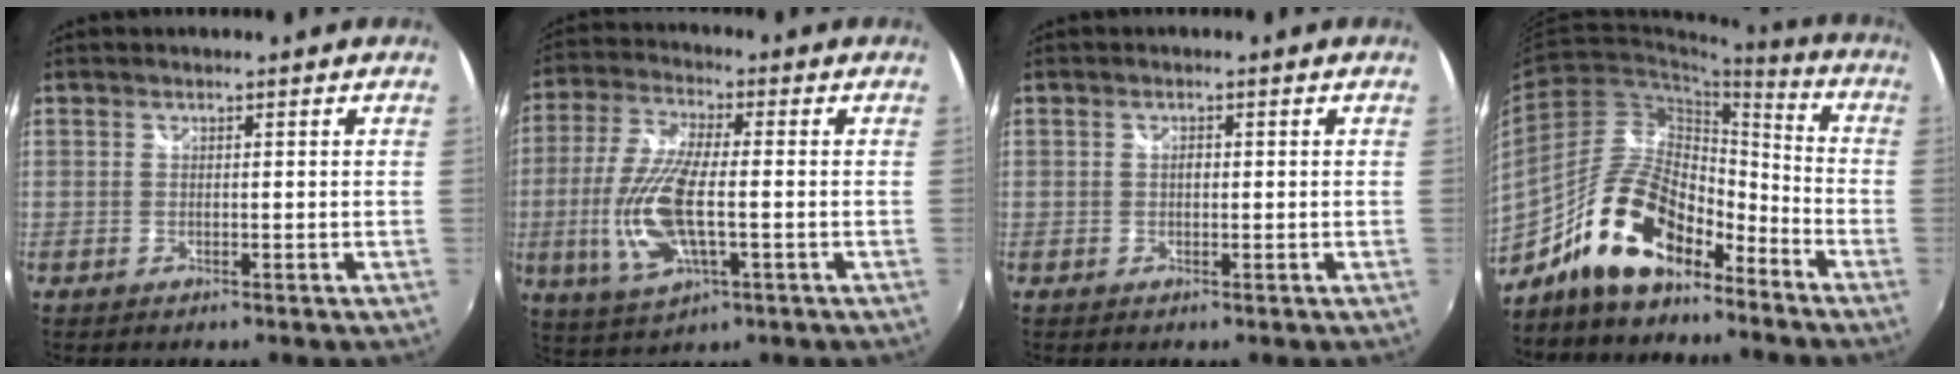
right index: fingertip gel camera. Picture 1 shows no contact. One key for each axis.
{"total": 13.9, "fx": -2.5, "fy": 4.9, "fz": 12.7, "tx": -0.274, "ty": -0.008, "tz": -0.045}
{"total": 0.9, "fx": 0.0, "fy": 0.7, "fz": 0.6, "tx": -0.010, "ty": 0.002, "tz": -0.002}
{"total": 16.2, "fx": -11.4, "fy": 7.5, "fz": 8.6, "tx": -0.168, "ty": 0.027, "tz": -0.196}